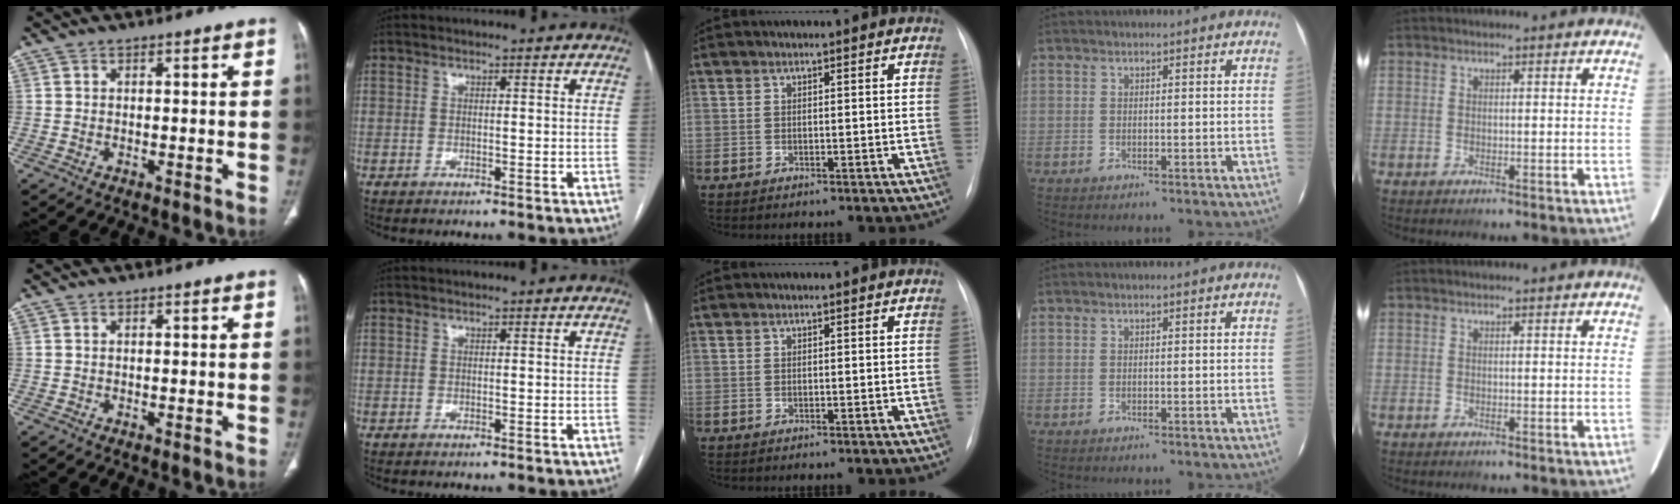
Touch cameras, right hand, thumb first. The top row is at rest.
{}